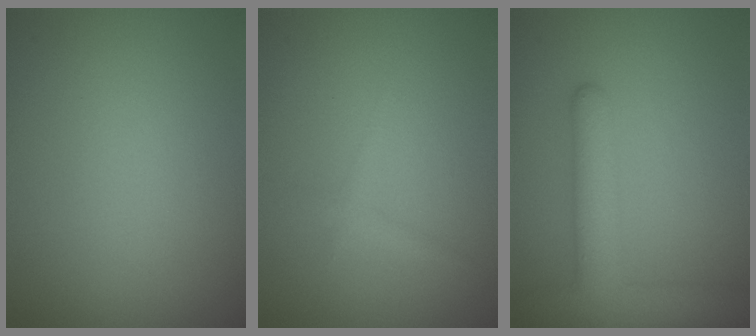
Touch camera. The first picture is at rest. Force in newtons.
{"total": 0.9, "press": 0.9, "slide": 0.1}
{"total": 5.3, "press": 5.3, "slide": 0.2}